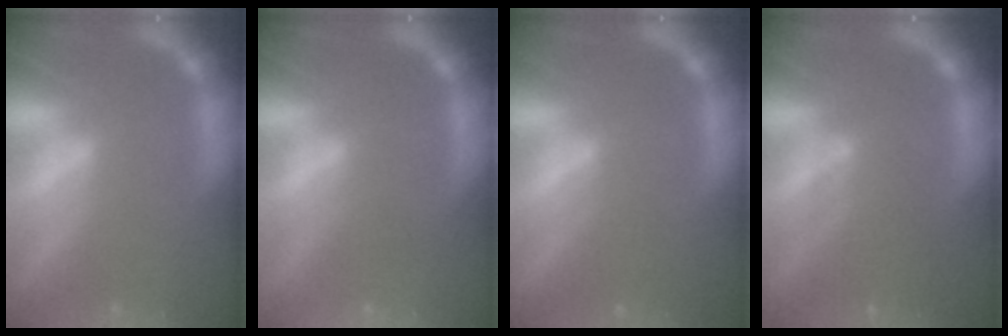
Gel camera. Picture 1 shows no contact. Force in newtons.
{"total": 1.0}
{"total": 1.9}
{"total": 4.1}